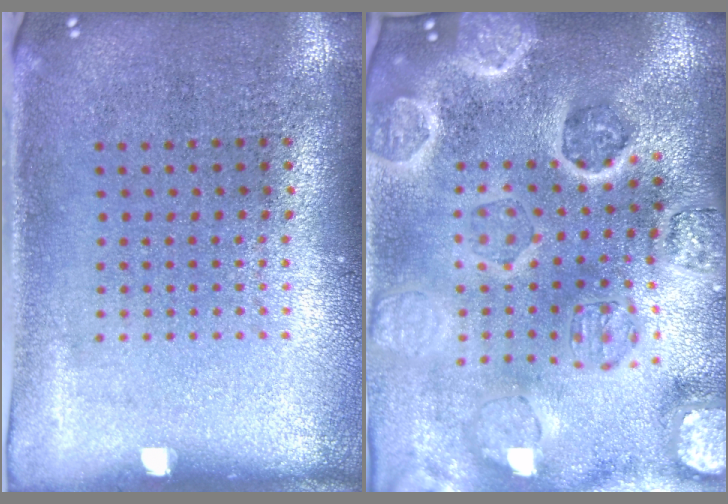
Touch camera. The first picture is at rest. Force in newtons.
{"total": 4.3, "press": 3.9, "slide": 1.6}